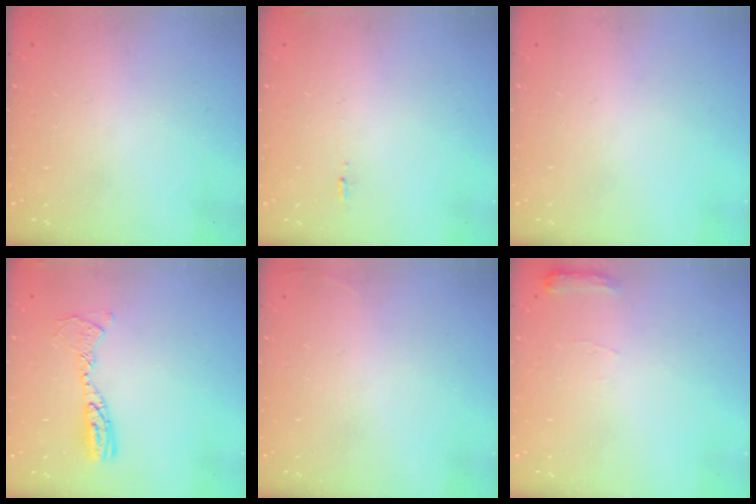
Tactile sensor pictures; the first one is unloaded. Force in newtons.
{"total": 5.6, "press": 5.3, "slide": 1.8}
{"total": 0.0}
{"total": 10.6, "press": 10.6, "slide": 0.9}
{"total": 2.7, "press": 2.6, "slide": 1.0}
{"total": 5.6, "press": 5.6, "slide": 0.7}